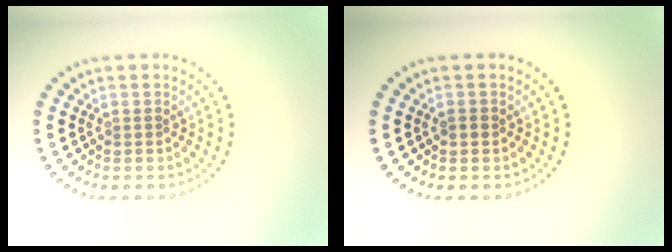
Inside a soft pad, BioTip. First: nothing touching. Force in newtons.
{"total": 0.7, "press": 0.7, "slide": 0.2}